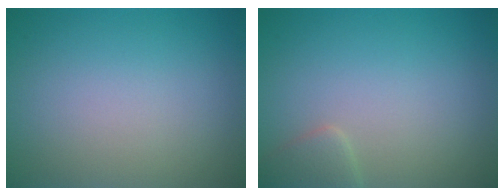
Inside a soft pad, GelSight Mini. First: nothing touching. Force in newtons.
{"total": 1.6, "press": 1.6, "slide": 0.1}